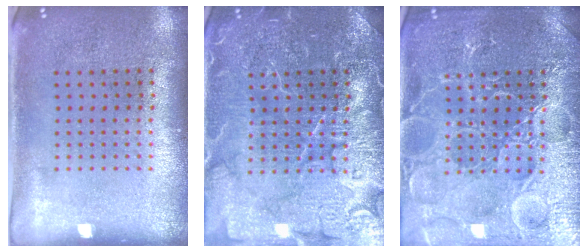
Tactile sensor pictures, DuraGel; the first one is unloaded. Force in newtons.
{"total": 7.2, "press": 7.1, "slide": 1.0}
{"total": 5.3, "press": 5.3, "slide": 0.6}